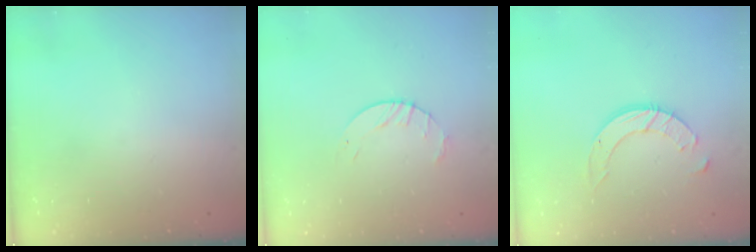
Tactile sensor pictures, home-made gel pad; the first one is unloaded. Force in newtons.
{"total": 3.5, "press": 3.5, "slide": 0.4}
{"total": 9.7, "press": 9.6, "slide": 0.8}